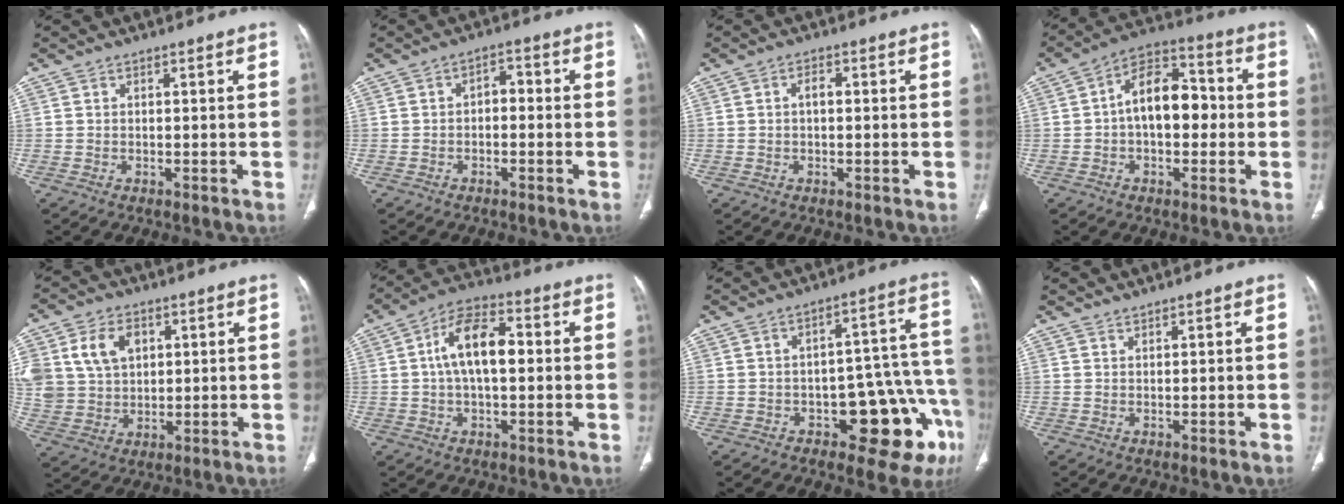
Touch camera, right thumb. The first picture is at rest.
{"total": 3.1, "force": [-0.6, 2.0, 2.3], "torque": [-0.022, 0.018, -0.019]}
{"total": 1.8, "force": [0.0, 1.0, 1.5], "torque": [-0.022, 0.006, -0.003]}
{"total": 12.4, "force": [-0.3, 7.6, 9.8], "torque": [-0.128, 0.035, -0.017]}
{"total": 14.5, "force": [4.6, 11.0, 8.2], "torque": [-0.164, -0.001, 0.099]}
{"total": 11.2, "force": [1.1, 5.8, 9.5], "torque": [-0.166, 0.023, 0.011]}
{"total": 15.7, "force": [-6.6, 7.0, 12.4], "torque": [-0.091, 0.056, -0.070]}
{"total": 0.9, "force": [0.9, 0.1, 0.0], "torque": [0.001, -0.008, 0.017]}